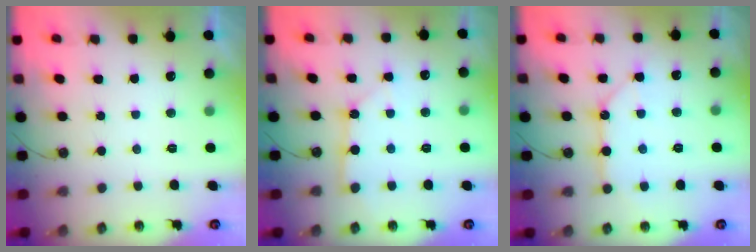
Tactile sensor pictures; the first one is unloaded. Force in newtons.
{"total": 2.8, "press": 2.7, "slide": 0.3}
{"total": 10.5, "press": 10.5, "slide": 1.0}